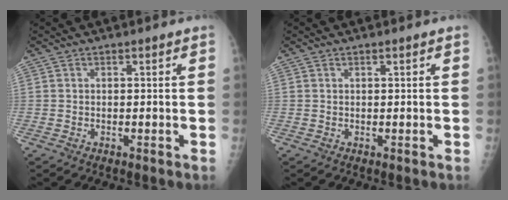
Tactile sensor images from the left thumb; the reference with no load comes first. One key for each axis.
{"total": 0.0}